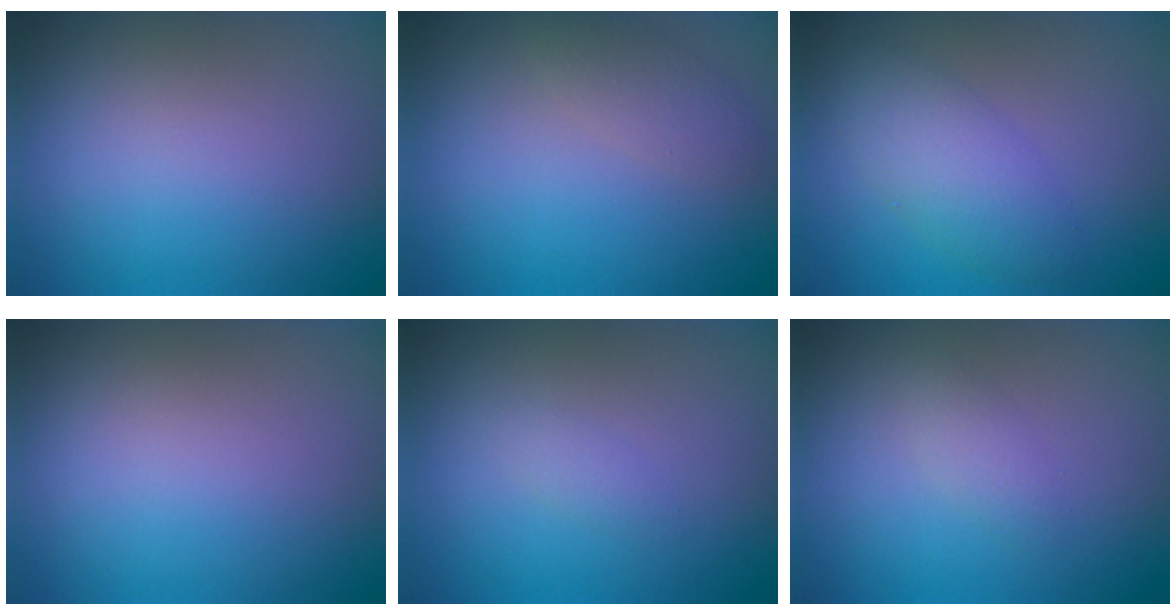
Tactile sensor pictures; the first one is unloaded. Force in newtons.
{"total": 1.9, "press": 1.9, "slide": 0.1}
{"total": 3.5, "press": 3.5, "slide": 0.2}
{"total": 0.0}
{"total": 0.8, "press": 0.8, "slide": 0.1}
{"total": 1.2, "press": 1.2, "slide": 0.1}